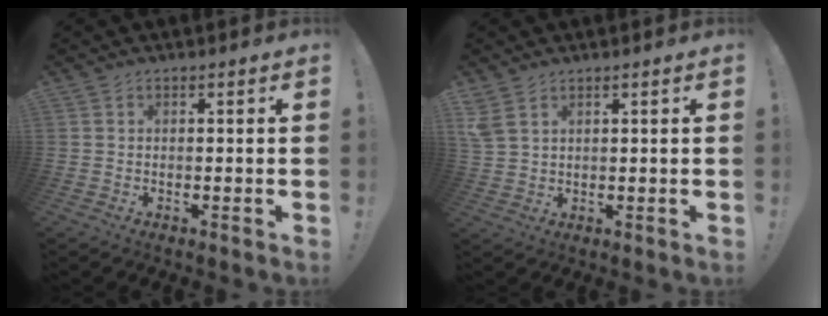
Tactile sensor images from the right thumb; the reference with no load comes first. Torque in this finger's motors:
{"motor_torque": [-0.03, 0.06, 0.32, 0.27, 0.00]}